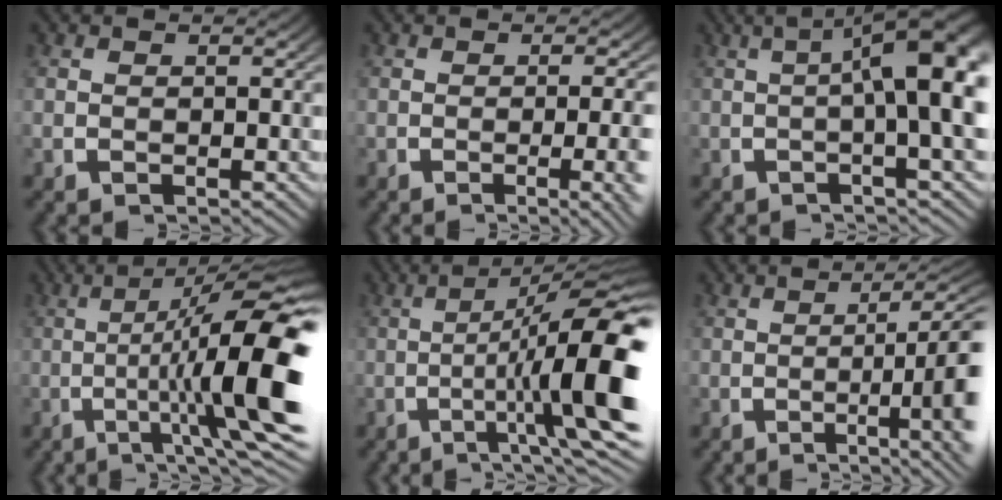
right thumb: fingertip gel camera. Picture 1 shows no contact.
{"total": 3.9, "force": [-1.3, 0.6, 3.6], "torque": [-0.047, 0.002, -0.021]}
{"total": 10.8, "force": [2.8, 3.9, 9.7], "torque": [-0.115, 0.039, 0.018]}
{"total": 14.6, "force": [-0.9, 5.3, 13.6], "torque": [-0.186, -0.017, -0.011]}
{"total": 12.7, "force": [-1.1, 4.7, 11.8], "torque": [-0.165, -0.020, -0.014]}
{"total": 7.6, "force": [-1.5, 2.4, 7.1], "torque": [-0.113, -0.007, -0.025]}